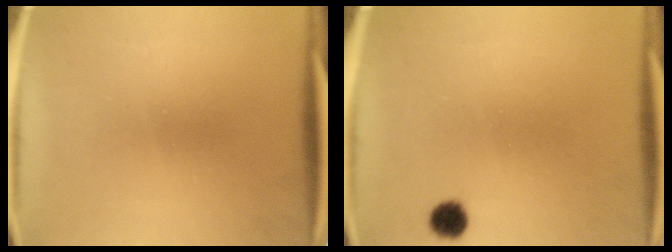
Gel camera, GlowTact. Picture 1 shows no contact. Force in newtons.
{"total": 3.0}